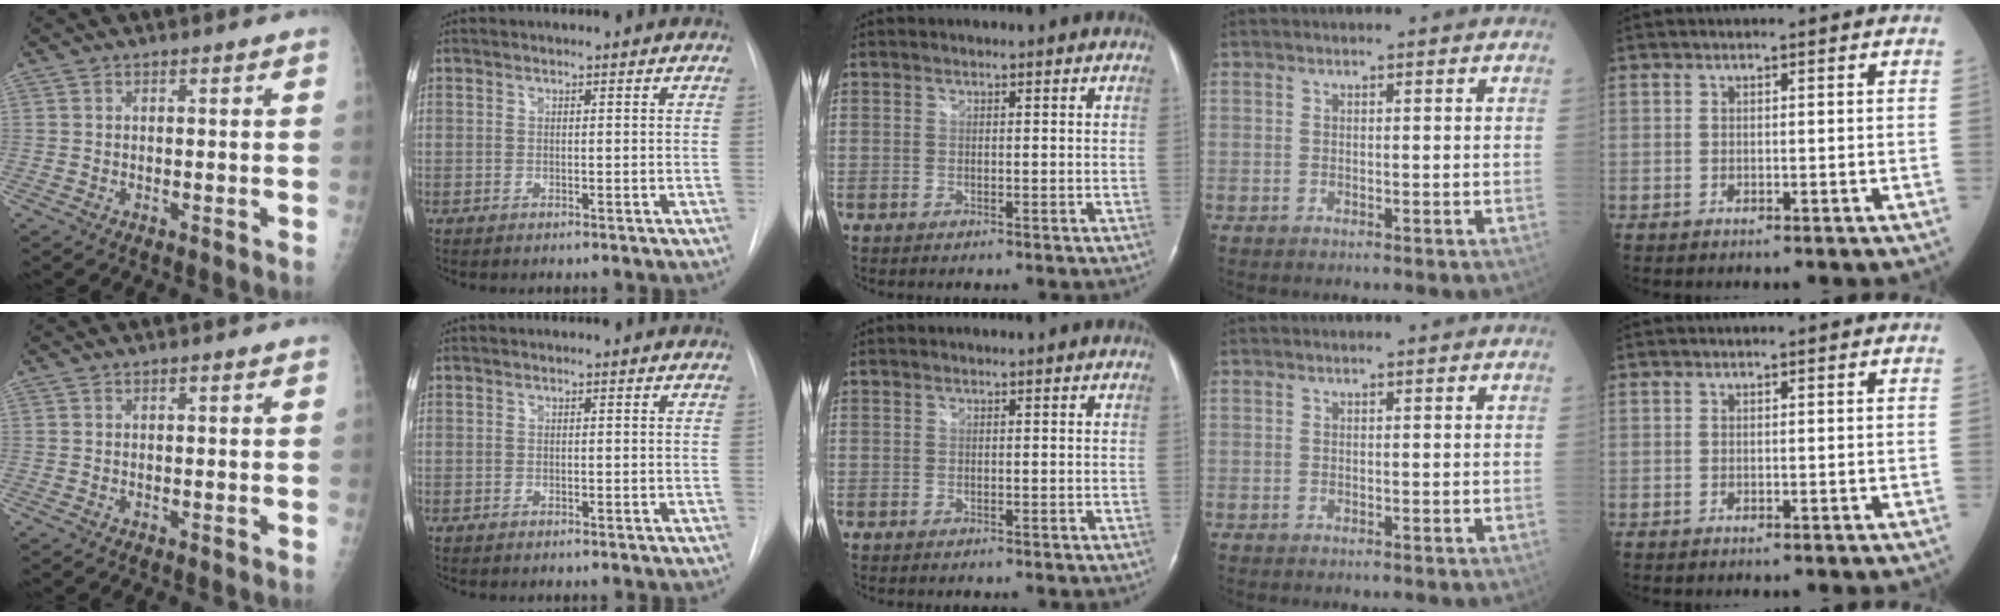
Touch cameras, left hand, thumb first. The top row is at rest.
{}